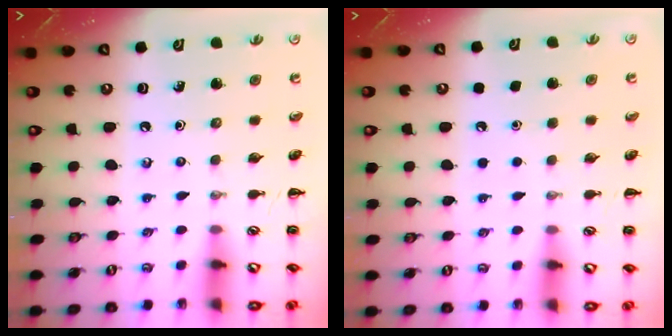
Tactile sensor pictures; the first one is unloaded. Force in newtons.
{"total": 1.7, "press": 1.7, "slide": 0.1}